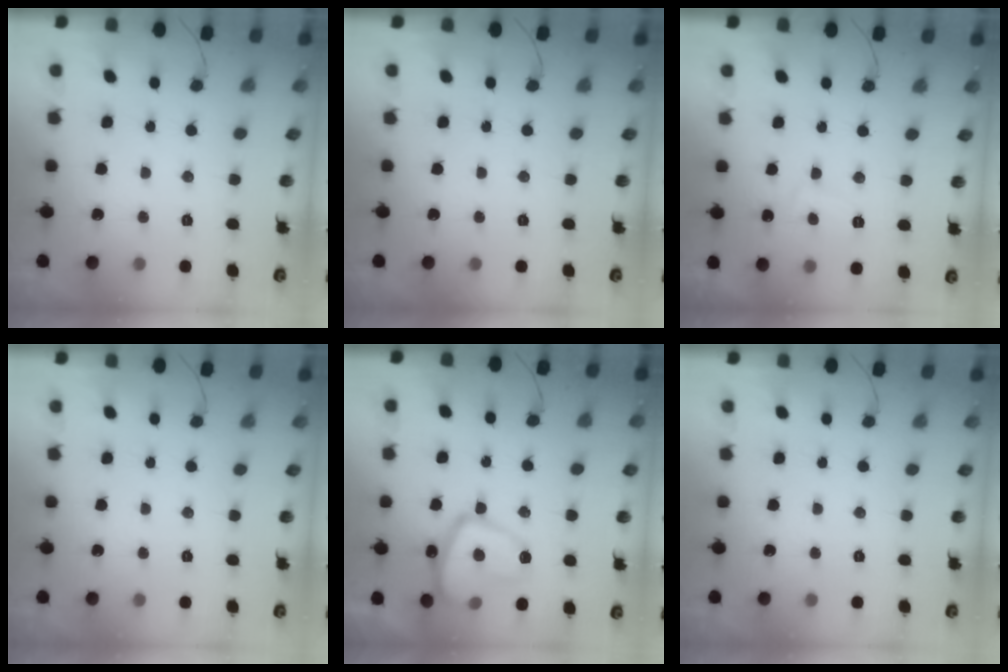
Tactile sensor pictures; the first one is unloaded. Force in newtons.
{"total": 0.0}
{"total": 4.4, "press": 4.3, "slide": 0.7}
{"total": 0.0}
{"total": 15.0, "press": 14.9, "slide": 1.6}
{"total": 0.0}